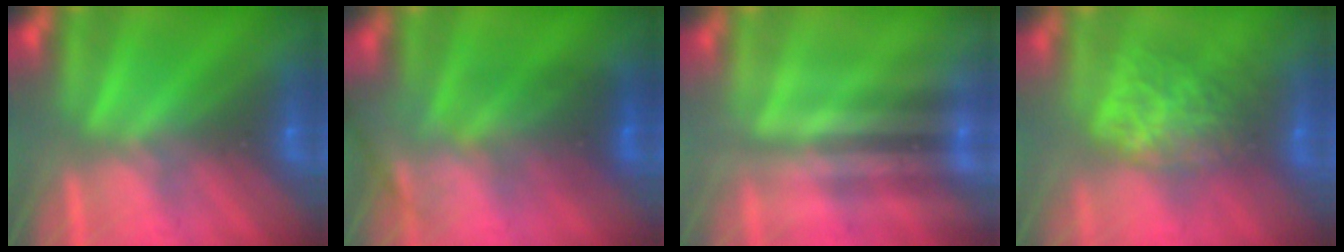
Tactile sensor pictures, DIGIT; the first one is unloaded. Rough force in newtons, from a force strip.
{"total": 2.6}
{"total": 2.1}
{"total": 6.9}